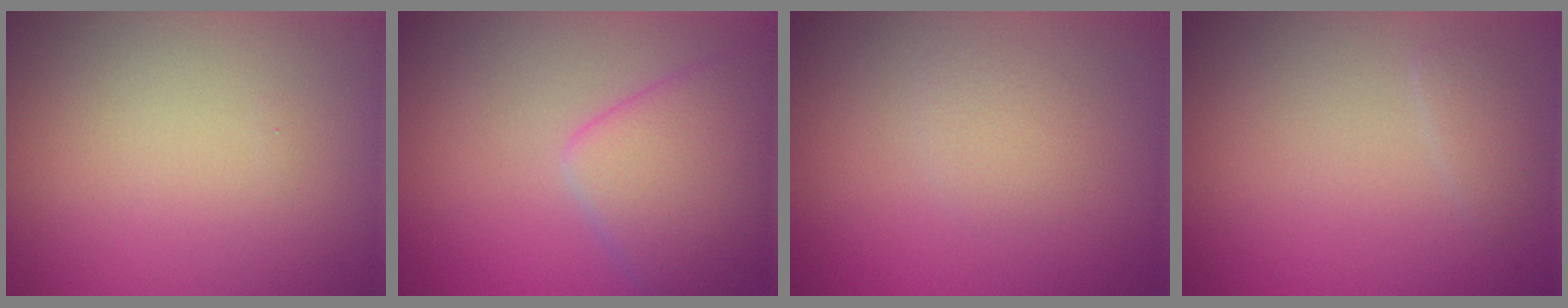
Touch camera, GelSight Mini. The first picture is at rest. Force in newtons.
{"total": 4.8, "press": 4.8, "slide": 0.1}
{"total": 1.3, "press": 1.3, "slide": 0.2}
{"total": 1.1, "press": 1.1, "slide": 0.0}